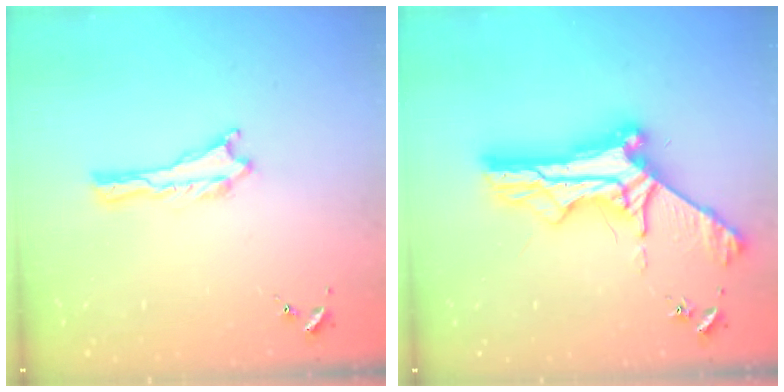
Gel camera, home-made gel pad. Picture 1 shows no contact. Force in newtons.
{"total": 11.2, "press": 11.2, "slide": 0.8}